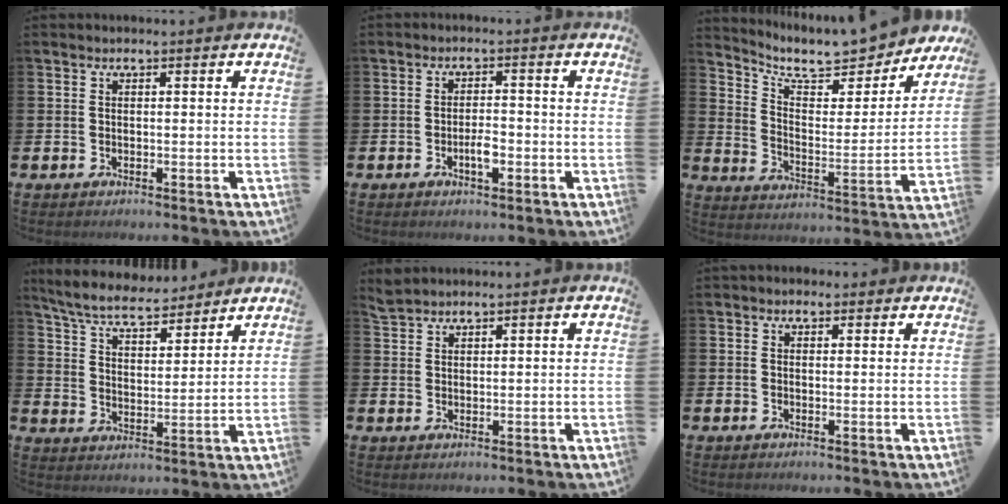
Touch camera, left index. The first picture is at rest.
{"total": 2.7, "force": [-0.9, 1.1, 2.3], "torque": [-0.029, -0.002, -0.019]}
{"total": 8.9, "force": [8.2, 2.6, 2.4], "torque": [-0.066, -0.068, 0.138]}
{"total": 7.0, "force": [6.6, 1.5, 1.9], "torque": [-0.068, -0.034, 0.118]}
{"total": 2.3, "force": [2.2, 0.4, 0.0], "torque": [-0.004, -0.002, 0.043]}
{"total": 1.1, "force": [0.8, 0.7, 0.3], "torque": [0.005, 0.003, 0.012]}